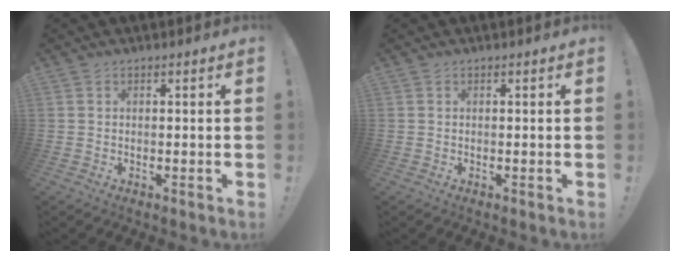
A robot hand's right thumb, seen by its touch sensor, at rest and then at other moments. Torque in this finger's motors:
{"motor_torque": [-0.10, 0.10, 0.00, 0.00, 0.00]}